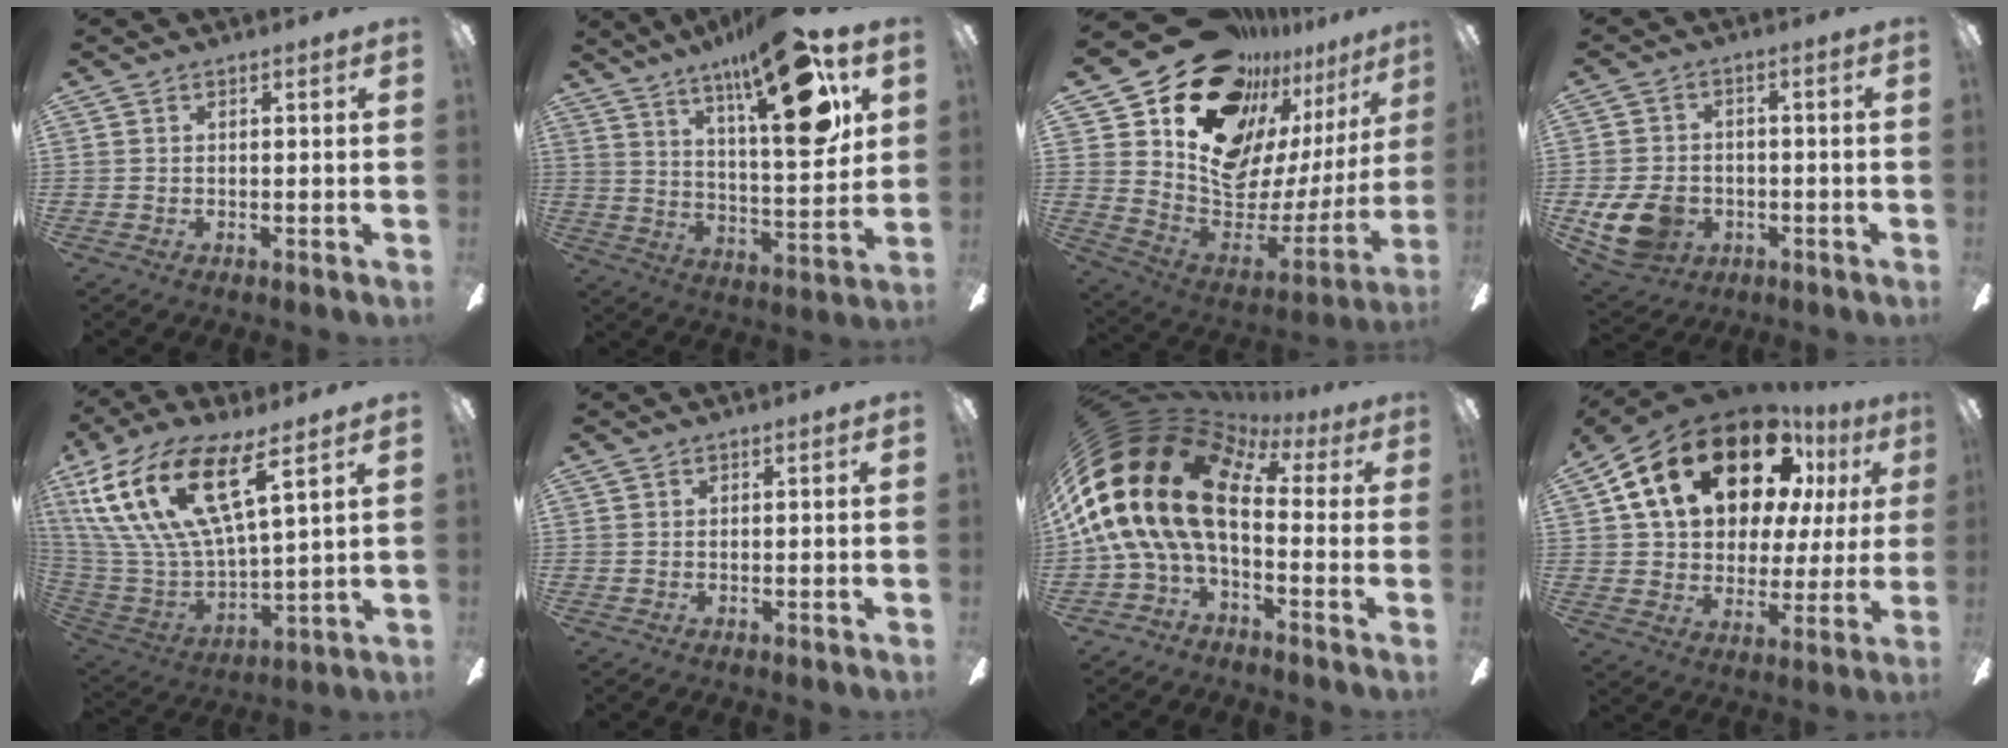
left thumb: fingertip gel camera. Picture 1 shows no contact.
{"total": 22.4, "force": [12.5, 6.2, 17.6], "torque": [-0.268, -0.058, 0.187]}
{"total": 18.9, "force": [14.3, 10.2, 6.9], "torque": [-0.104, -0.123, 0.271]}
{"total": 11.1, "force": [-3.8, 8.1, 6.4], "torque": [-0.144, 0.018, -0.068]}
{"total": 22.8, "force": [12.4, 8.3, 17.2], "torque": [-0.376, -0.066, 0.217]}
{"total": 0.0}
{"total": 21.9, "force": [2.7, 12.5, 17.8], "torque": [-0.382, -0.031, 0.053]}
{"total": 26.0, "force": [12.7, 14.6, 17.3], "torque": [-0.312, -0.054, 0.218]}